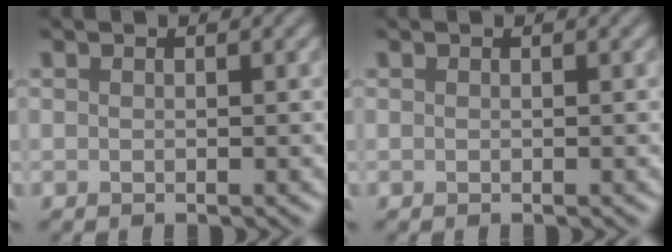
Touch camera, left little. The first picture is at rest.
{"total": 0.0}